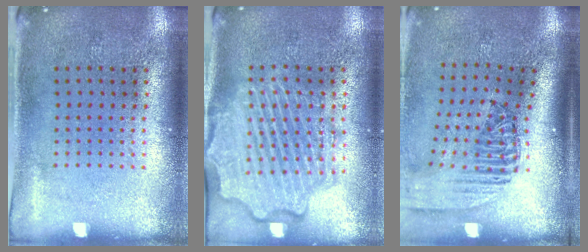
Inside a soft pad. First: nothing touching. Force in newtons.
{"total": 4.2, "press": 4.2, "slide": 0.5}
{"total": 2.4, "press": 1.8, "slide": 1.6}